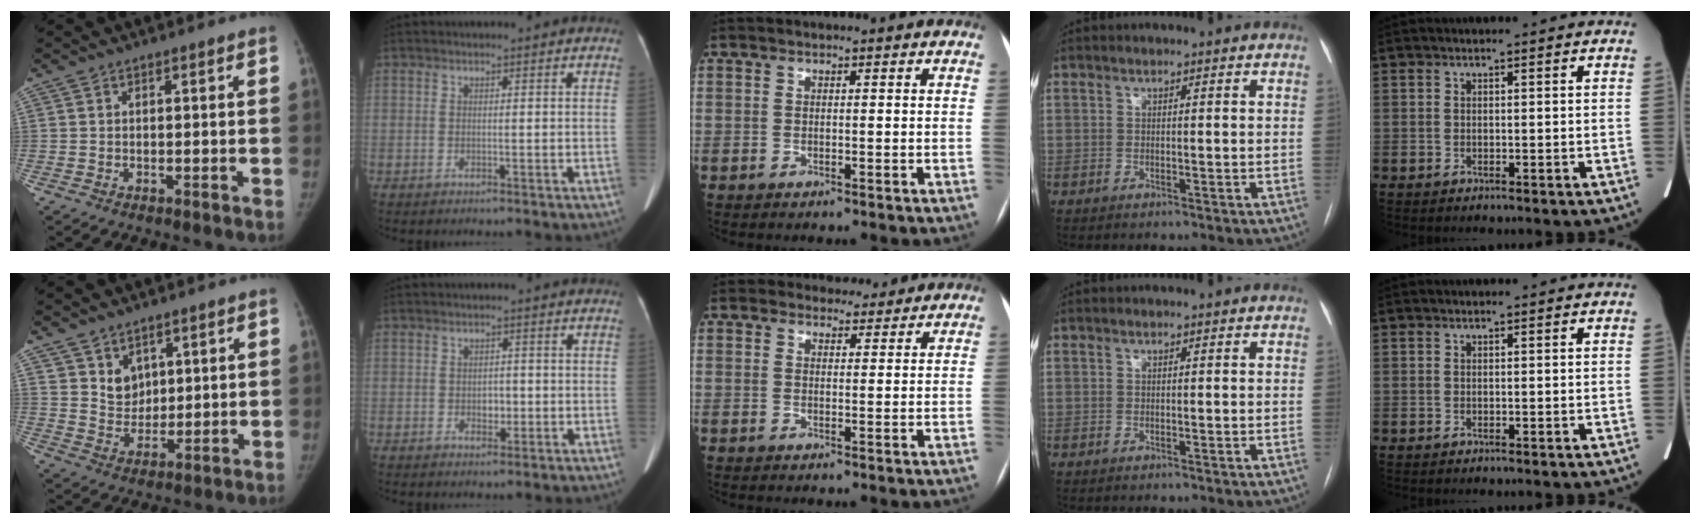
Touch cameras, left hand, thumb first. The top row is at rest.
{"thumb": {"total": 5.7, "force": [3.1, 4.5, 1.7], "torque": [0.003, -0.025, 0.064]}, "index": {"total": 2.1, "force": [-0.5, 1.5, 1.3], "torque": [-0.019, 0.003, -0.005]}, "middle": {"total": 4.1, "force": [3.7, 1.8, -0.2], "torque": [0.010, 0.002, 0.043]}}